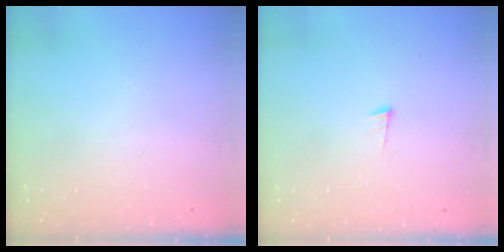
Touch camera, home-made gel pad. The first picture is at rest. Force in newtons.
{"total": 3.6, "press": 3.5, "slide": 0.5}